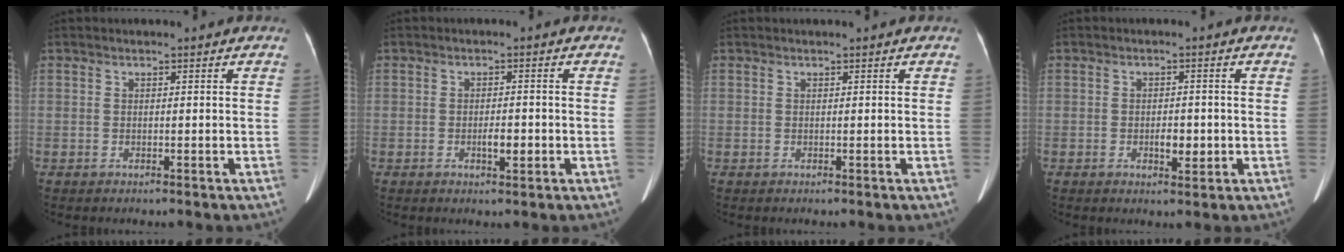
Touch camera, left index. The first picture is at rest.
{"total": 2.6, "force": [-0.8, 0.8, 2.3], "torque": [-0.040, 0.001, -0.010]}
{"total": 0.0}
{"total": 2.9, "force": [-0.7, 1.3, 2.5], "torque": [-0.040, 0.001, -0.006]}